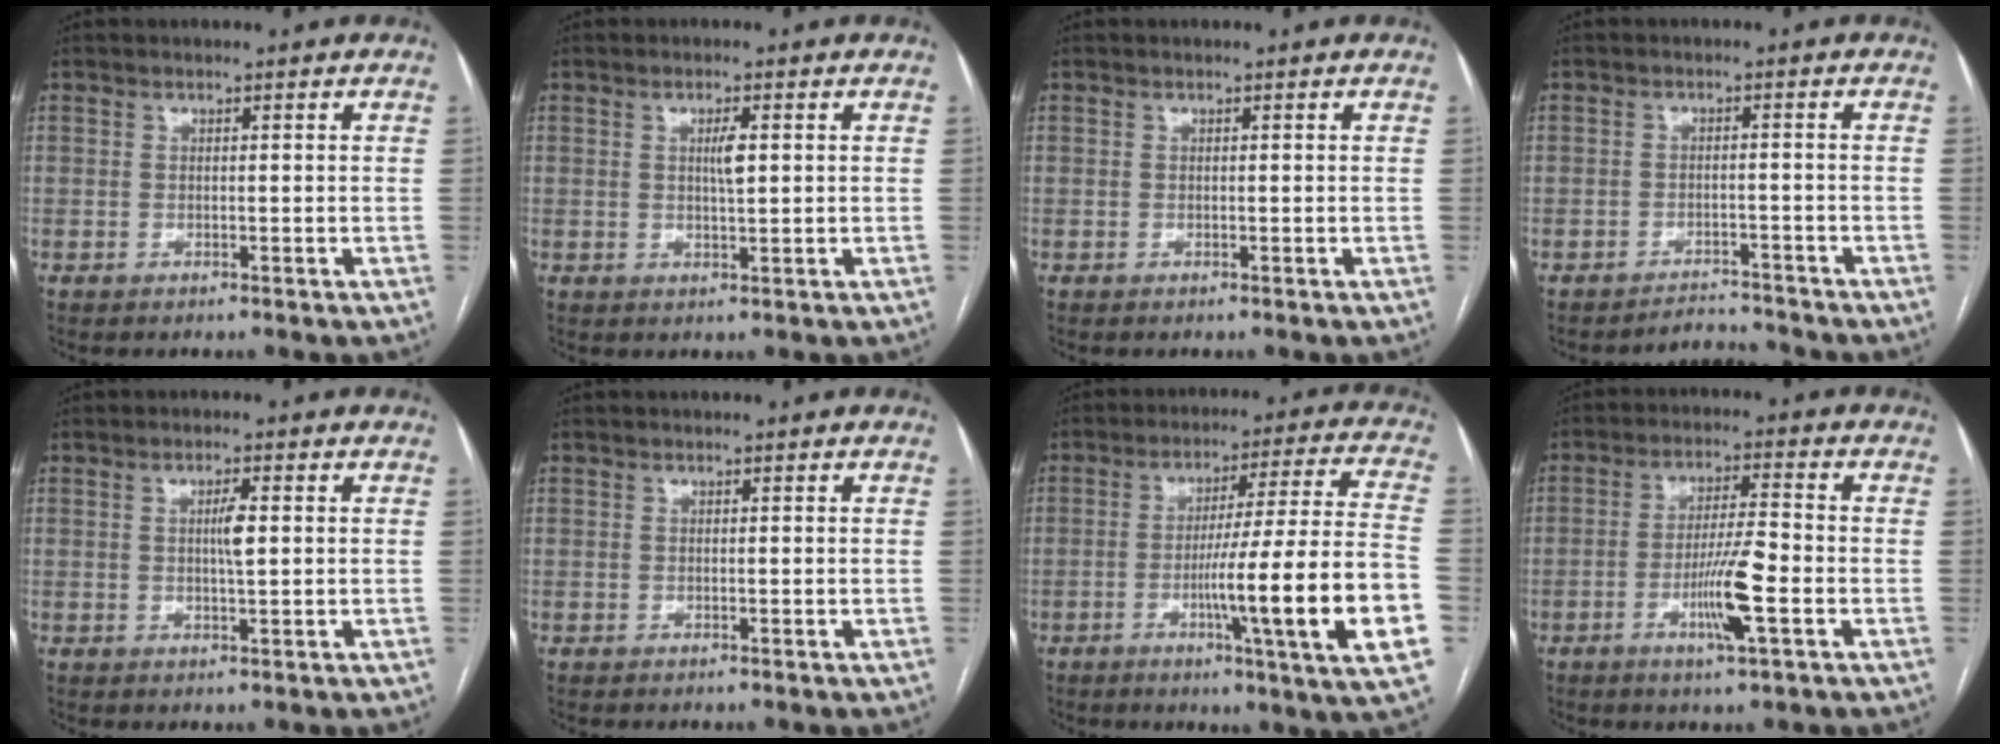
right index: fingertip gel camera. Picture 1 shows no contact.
{"total": 2.6, "force": [0.6, 0.4, 2.5], "torque": [-0.042, -0.001, 0.010]}
{"total": 0.0}
{"total": 3.3, "force": [-3.1, 0.1, -1.1], "torque": [0.022, 0.003, -0.044]}
{"total": 2.9, "force": [0.4, 0.3, 2.8], "torque": [-0.050, 0.000, 0.006]}
{"total": 0.0}
{"total": 19.9, "force": [-5.4, -1.3, 19.1], "torque": [-0.256, -0.005, -0.084]}
{"total": 8.2, "force": [-2.9, 0.2, 7.6], "torque": [-0.141, -0.005, -0.053]}